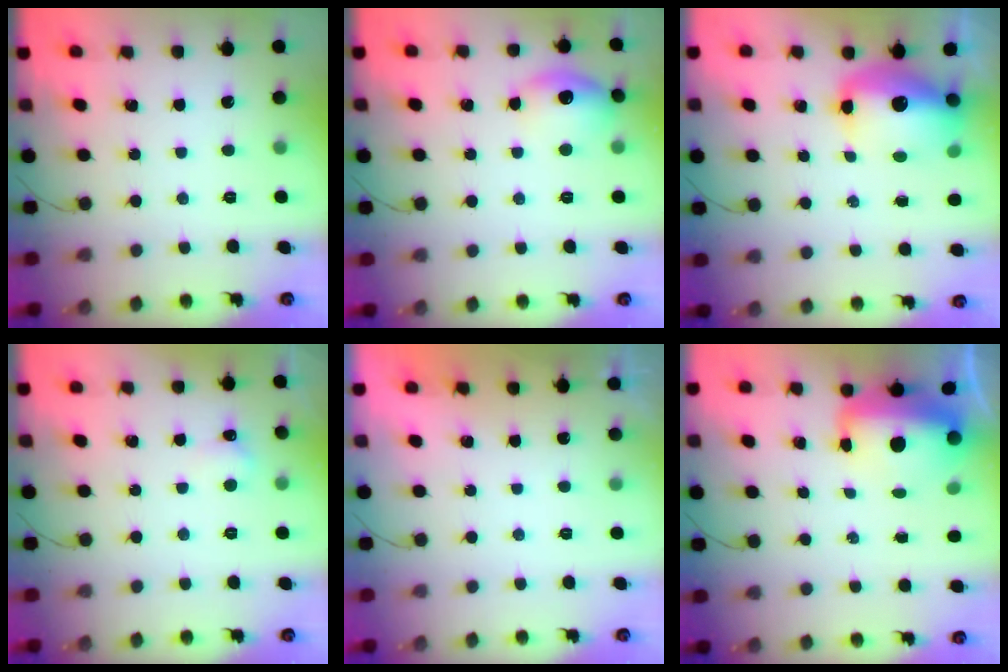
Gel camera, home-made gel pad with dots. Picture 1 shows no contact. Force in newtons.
{"total": 10.8, "press": 10.7, "slide": 0.9}
{"total": 13.8, "press": 13.3, "slide": 3.4}
{"total": 4.4, "press": 4.2, "slide": 1.2}
{"total": 1.8, "press": 0.1, "slide": 1.8}
{"total": 12.6, "press": 12.2, "slide": 3.2}